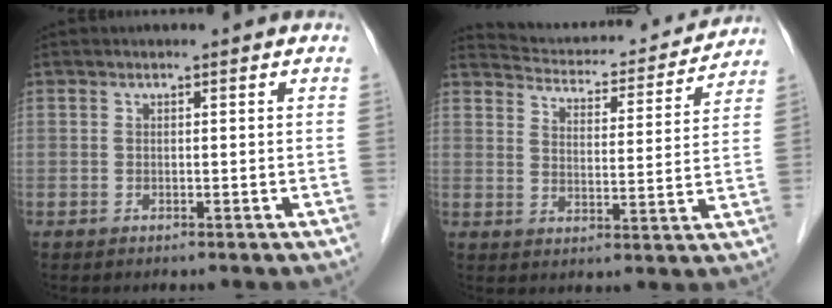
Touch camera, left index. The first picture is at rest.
{"total": 16.3, "force": [15.8, 2.9, 3.0], "torque": [-0.038, -0.007, 0.205]}